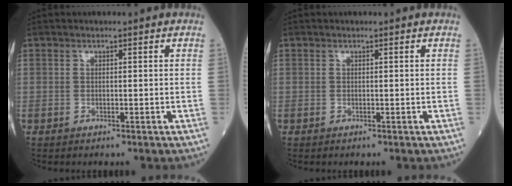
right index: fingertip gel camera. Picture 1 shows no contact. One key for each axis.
{"total": 0.0}